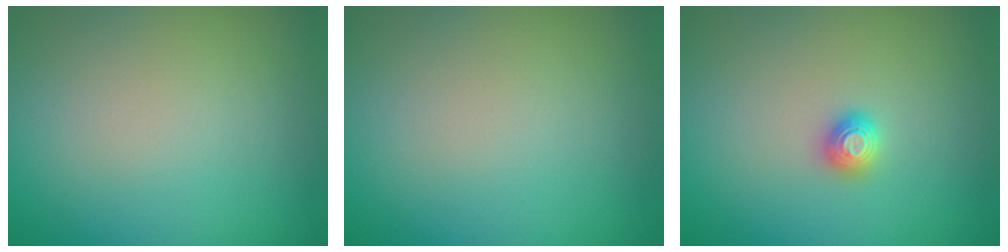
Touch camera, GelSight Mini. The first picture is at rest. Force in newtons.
{"total": 0.0}
{"total": 1.1, "press": 1.1, "slide": 0.0}